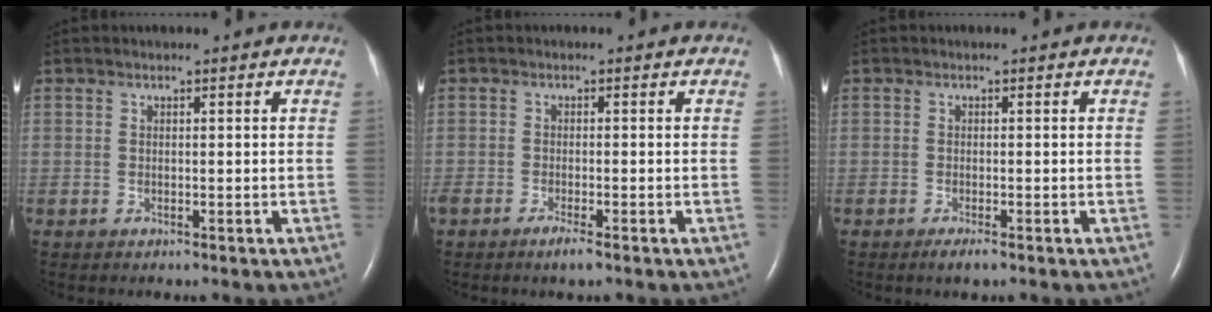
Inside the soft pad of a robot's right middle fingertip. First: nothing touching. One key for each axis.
{"total": 2.2, "fx": -1.5, "fy": 0.2, "fz": 1.5, "tx": -0.036, "ty": -0.005, "tz": -0.029}
{"total": 1.6, "fx": -1.1, "fy": 0.2, "fz": 1.2, "tx": -0.026, "ty": -0.005, "tz": -0.018}